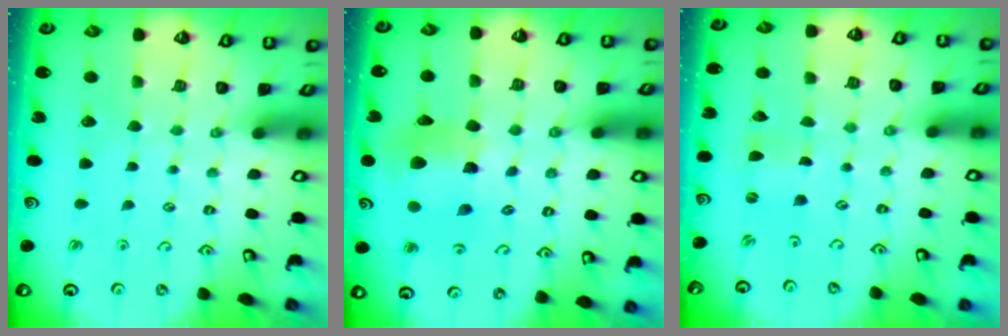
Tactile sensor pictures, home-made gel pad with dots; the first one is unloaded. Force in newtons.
{"total": 10.5, "press": 10.5, "slide": 0.9}
{"total": 0.0}